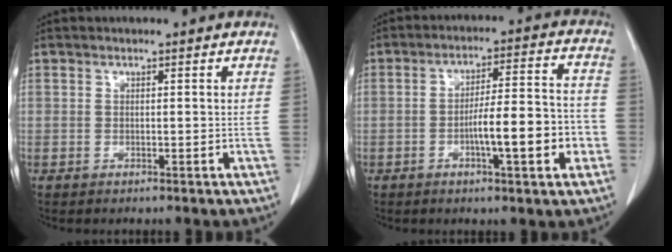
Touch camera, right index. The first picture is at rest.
{"total": 11.1, "force": [-3.1, 1.6, 10.6], "torque": [-0.169, 0.015, -0.046]}